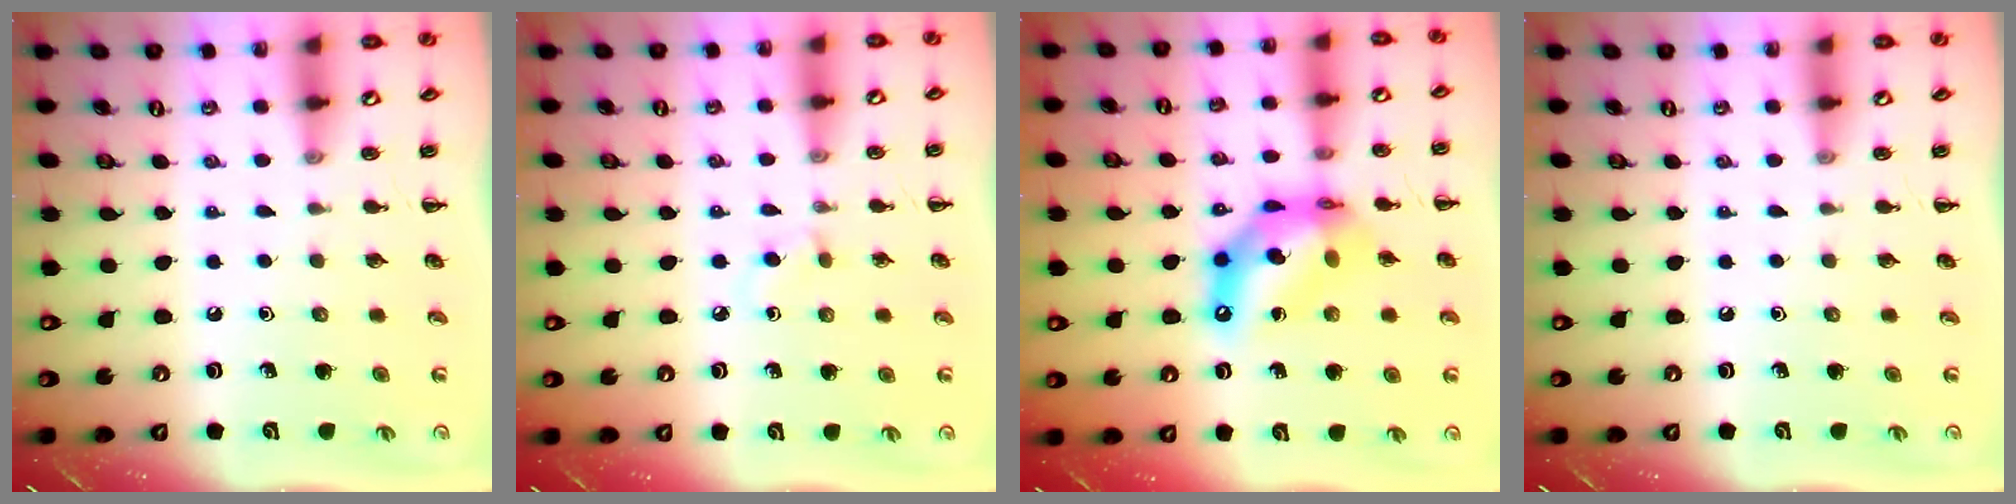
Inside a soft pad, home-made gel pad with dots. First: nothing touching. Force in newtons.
{"total": 1.5, "press": 1.3, "slide": 0.8}
{"total": 12.7, "press": 12.2, "slide": 3.5}
{"total": 0.0}